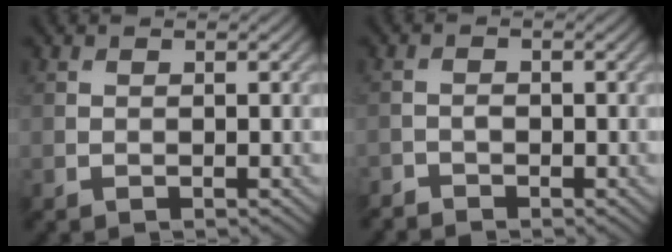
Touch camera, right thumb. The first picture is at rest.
{"total": 1.8, "force": [-1.6, 0.6, 0.4], "torque": [-0.008, -0.002, -0.038]}